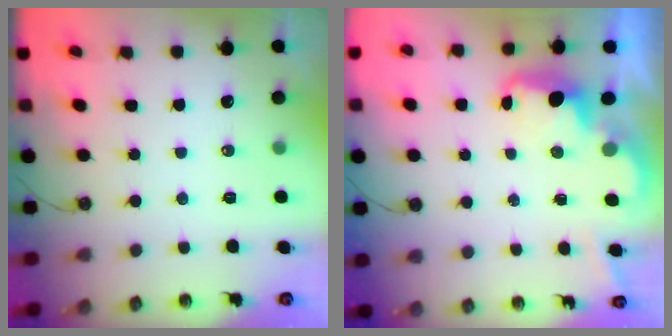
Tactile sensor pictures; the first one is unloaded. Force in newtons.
{"total": 2.7, "press": 2.6, "slide": 0.4}